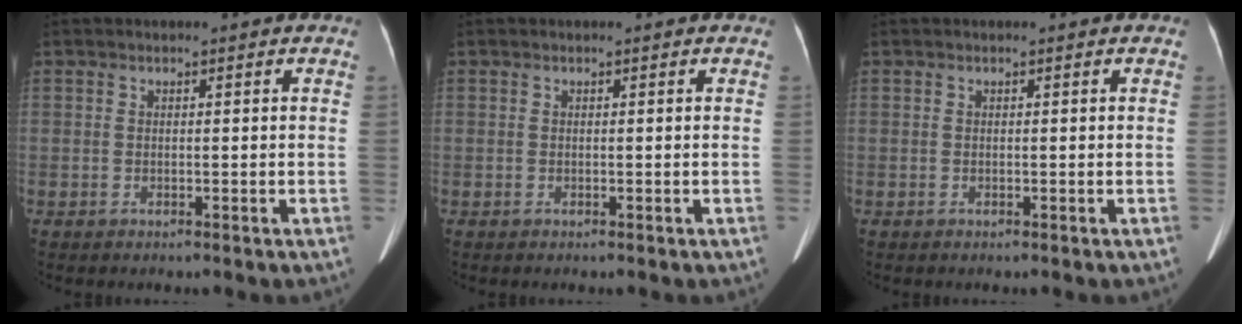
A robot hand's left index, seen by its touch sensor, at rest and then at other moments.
{"total": 0.0}
{"total": 0.0}